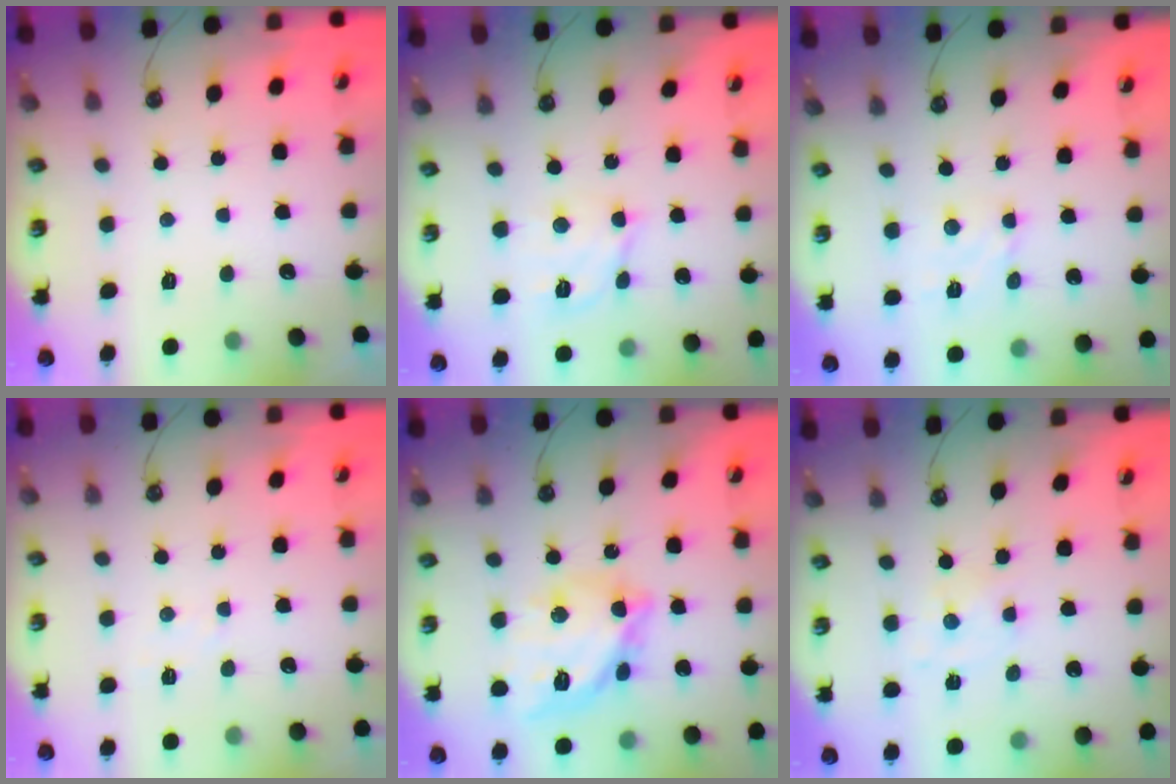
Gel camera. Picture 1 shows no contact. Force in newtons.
{"total": 8.9, "press": 8.9, "slide": 0.8}
{"total": 2.6, "press": 2.6, "slide": 0.4}
{"total": 3.9, "press": 3.9, "slide": 0.5}
{"total": 16.6, "press": 16.5, "slide": 1.6}
{"total": 0.8, "press": 0.8, "slide": 0.2}